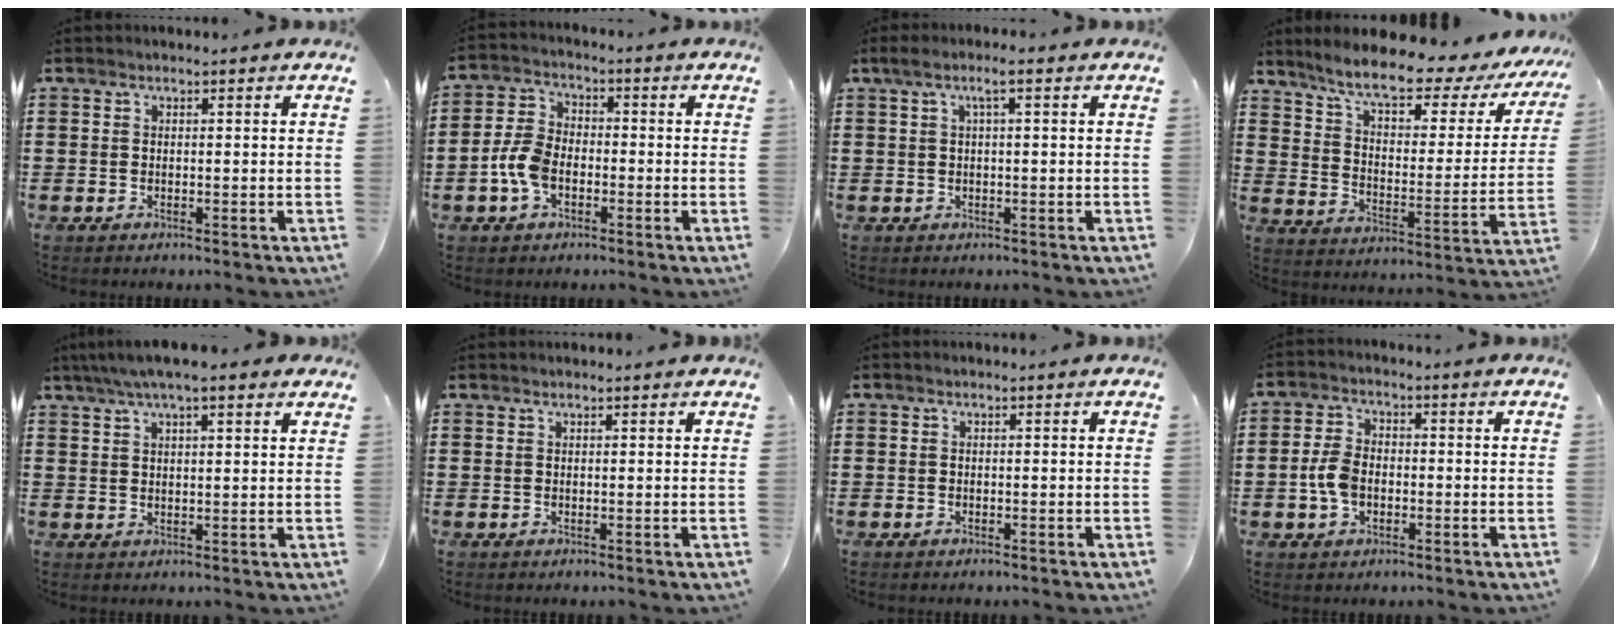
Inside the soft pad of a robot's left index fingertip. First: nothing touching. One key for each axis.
{"total": 5.9, "fx": -1.9, "fy": 3.7, "fz": 4.2, "tx": -0.117, "ty": -0.001, "tz": -0.044}
{"total": 2.5, "fx": 0.6, "fy": 0.3, "fz": 2.4, "tx": -0.046, "ty": 0.004, "tz": 0.008}
{"total": 8.7, "fx": 6.9, "fy": 1.1, "fz": 5.1, "tx": -0.110, "ty": -0.040, "tz": 0.109}
{"total": 5.4, "fx": 4.1, "fy": 1.0, "fz": 3.5, "tx": -0.076, "ty": 0.001, "tz": 0.072}
{"total": 0.8, "fx": 0.7, "fy": 0.0, "fz": 0.4, "tx": -0.008, "ty": 0.000, "tz": 0.014}
{"total": 0.0}
{"total": 5.2, "fx": -0.9, "fy": 3.3, "fz": 3.9, "tx": -0.099, "ty": 0.000, "tz": -0.024}